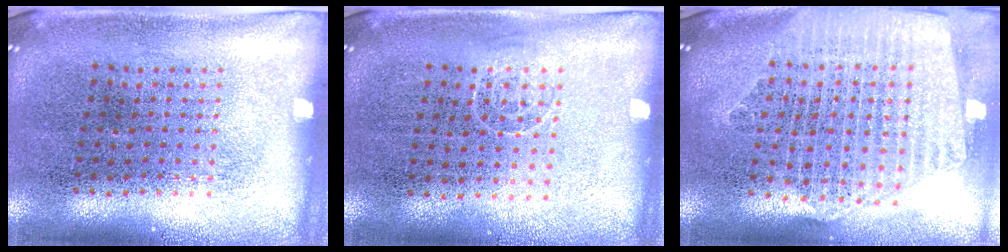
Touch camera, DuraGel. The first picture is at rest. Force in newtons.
{"total": 0.7, "press": 0.5, "slide": 0.5}
{"total": 2.5, "press": 2.2, "slide": 1.2}